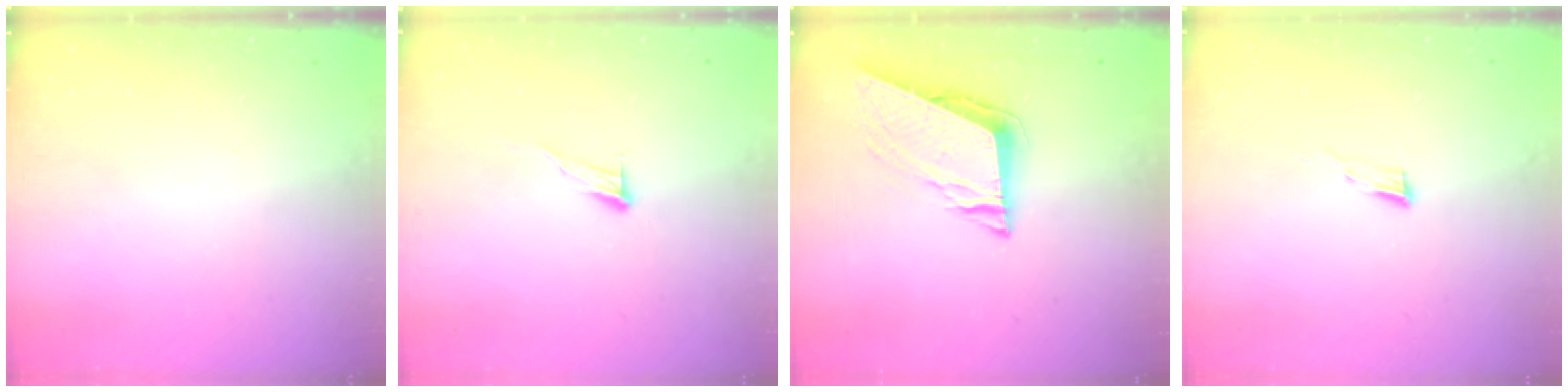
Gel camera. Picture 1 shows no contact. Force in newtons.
{"total": 6.5, "press": 6.5, "slide": 0.4}
{"total": 8.3, "press": 8.2, "slide": 0.4}
{"total": 4.4, "press": 4.3, "slide": 1.0}